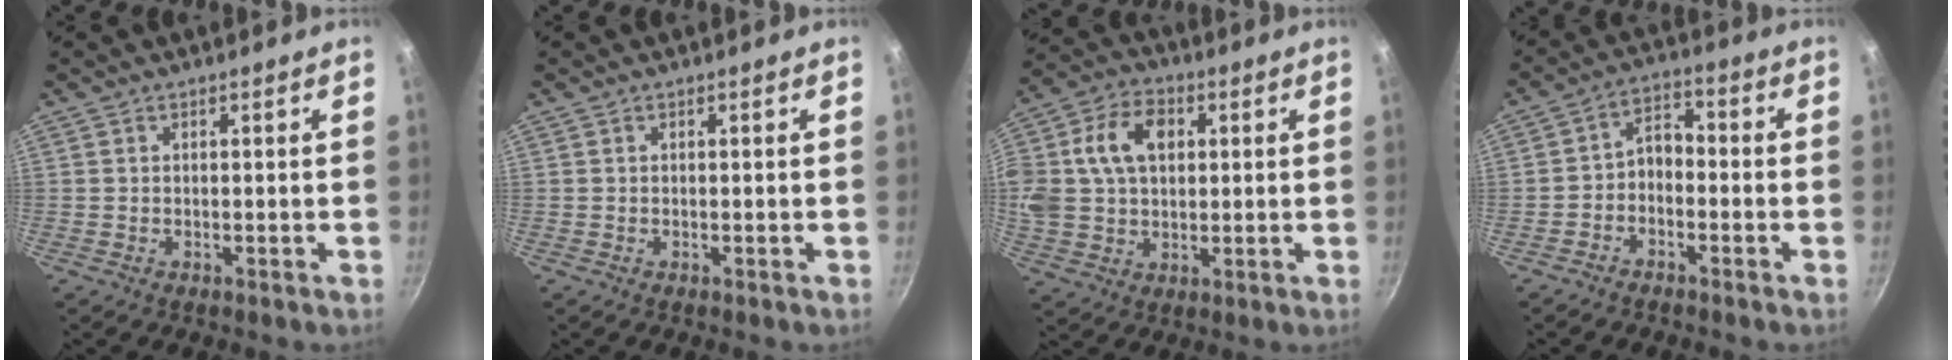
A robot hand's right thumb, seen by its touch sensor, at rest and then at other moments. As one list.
[{"total": 0.0}, {"total": 18.8, "force": [4.1, 13.9, 12.1], "torque": [-0.250, 0.032, 0.067]}, {"total": 4.8, "force": [-2.1, 3.1, 2.9], "torque": [-0.038, 0.044, -0.043]}]